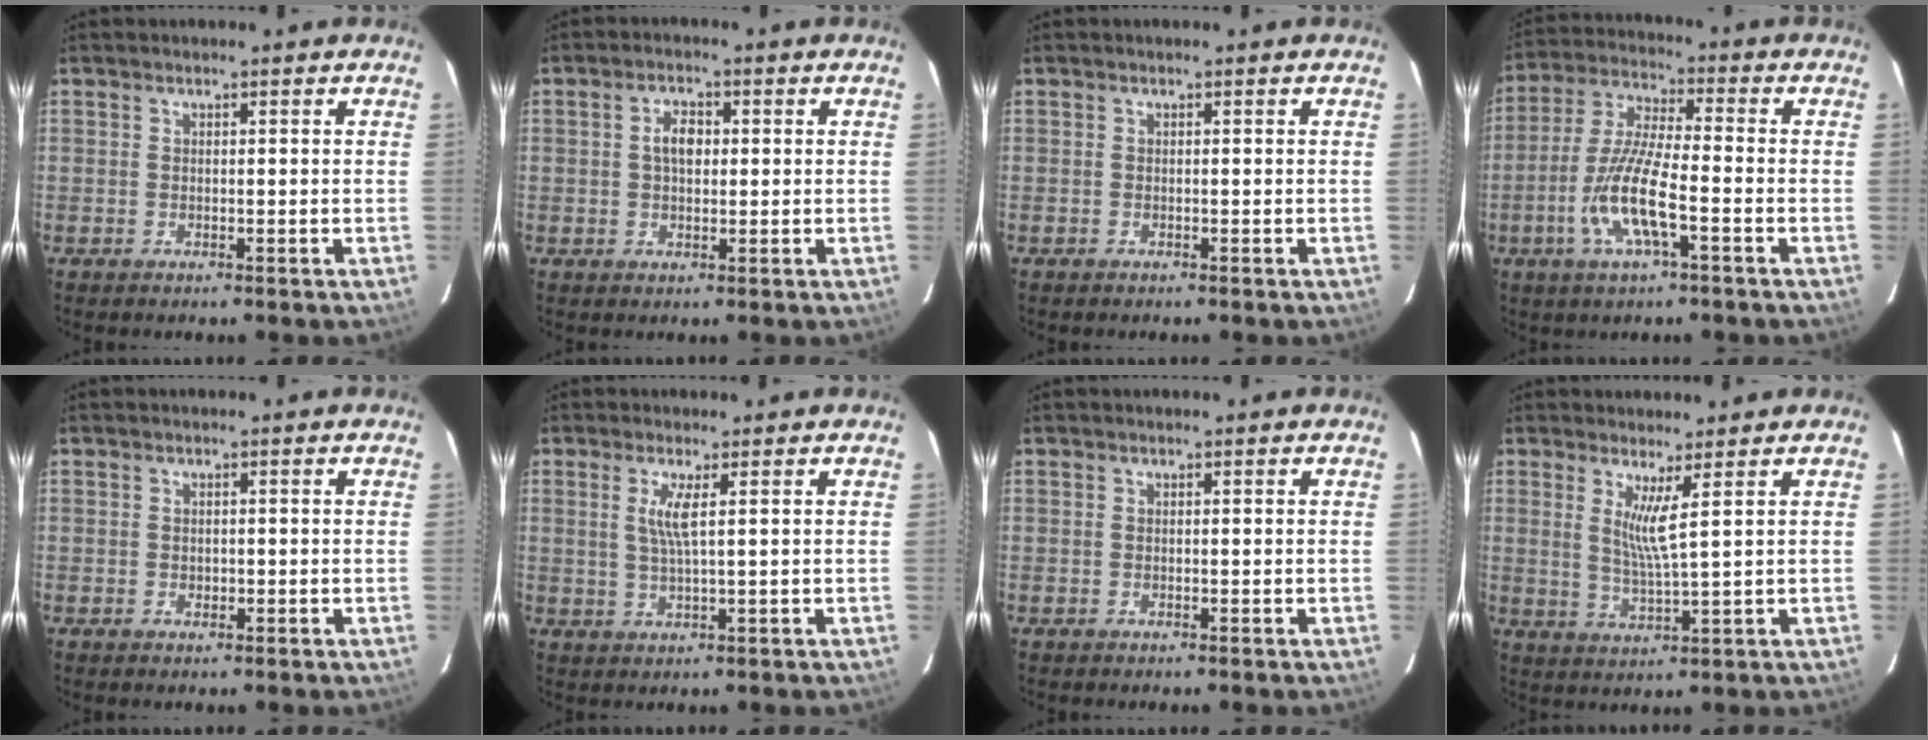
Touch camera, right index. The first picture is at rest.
{"total": 3.6, "force": [0.4, 2.2, 2.8], "torque": [-0.049, 0.011, 0.008]}
{"total": 0.0}
{"total": 11.7, "force": [-4.3, 2.1, 10.6], "torque": [-0.225, -0.006, -0.085]}
{"total": 1.0, "force": [-0.3, 0.9, 0.4], "torque": [-0.004, -0.001, -0.004]}
{"total": 3.5, "force": [1.0, -0.2, 3.4], "torque": [-0.067, -0.005, 0.019]}
{"total": 0.0}
{"total": 4.6, "force": [2.1, -0.6, 4.1], "torque": [-0.079, -0.018, 0.037]}